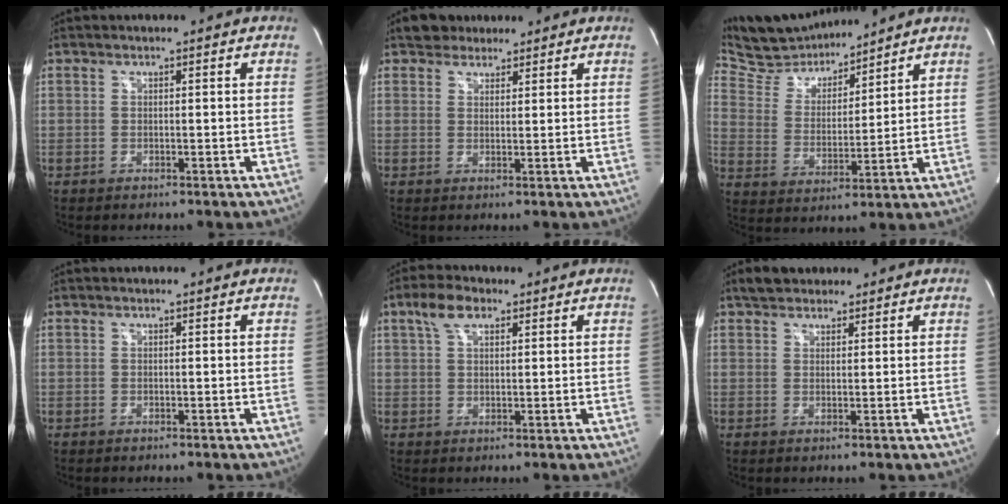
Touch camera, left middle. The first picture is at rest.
{"total": 3.8, "force": [3.0, 2.2, 0.5], "torque": [-0.009, 0.017, 0.050]}
{"total": 11.1, "force": [10.6, 2.9, 1.3], "torque": [-0.036, 0.007, 0.207]}
{"total": 0.0}
{"total": 4.8, "force": [2.8, 2.3, 3.2], "torque": [-0.071, 0.016, 0.055]}
{"total": 4.5, "force": [3.6, 2.2, 1.5], "torque": [-0.028, 0.020, 0.062]}